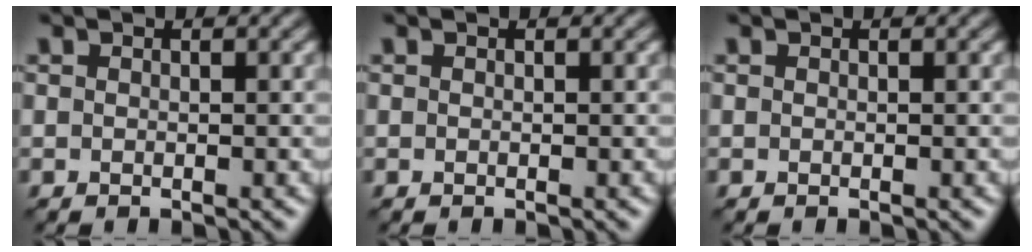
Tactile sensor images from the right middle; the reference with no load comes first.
{"total": 0.0}
{"total": 0.0}